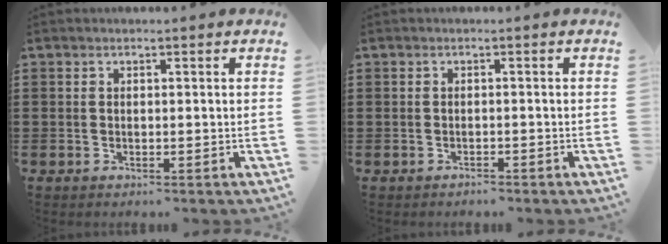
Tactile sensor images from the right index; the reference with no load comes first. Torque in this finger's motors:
{"motor_torque": [-0.24, 0.90, -1.03, -0.21]}